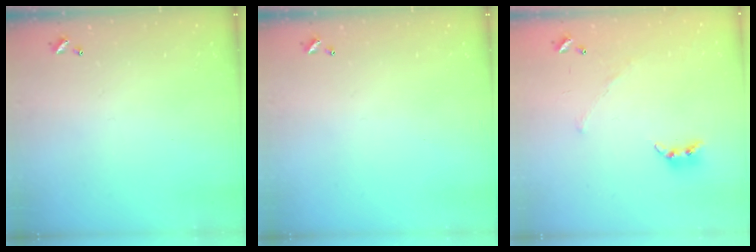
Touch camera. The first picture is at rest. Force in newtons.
{"total": 0.0}
{"total": 3.7, "press": 3.6, "slide": 0.9}